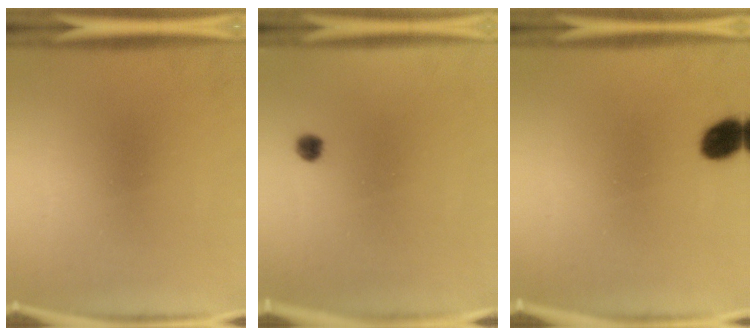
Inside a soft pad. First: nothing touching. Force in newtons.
{"total": 1.8}
{"total": 5.7}